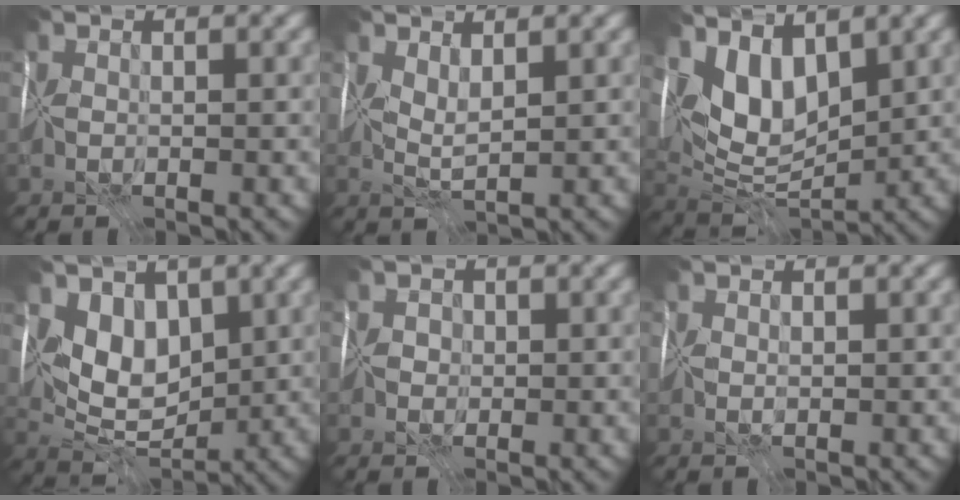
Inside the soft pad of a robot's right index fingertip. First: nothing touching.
{"total": 1.6, "force": [1.2, -1.1, 0.2], "torque": [-0.003, 0.001, 0.029]}
{"total": 5.3, "force": [3.3, 1.9, 3.7], "torque": [-0.065, -0.006, 0.063]}
{"total": 2.9, "force": [1.5, 1.6, 1.9], "torque": [-0.024, -0.017, 0.029]}
{"total": 1.6, "force": [0.1, 1.5, 0.5], "torque": [0.013, 0.013, -0.011]}
{"total": 0.5, "force": [0.5, -0.2, 0.0], "torque": [0.003, 0.002, 0.012]}